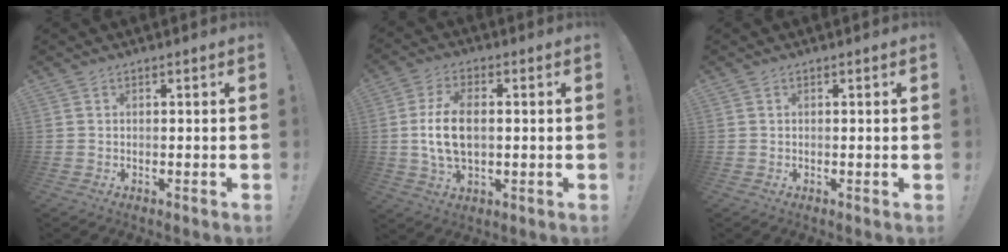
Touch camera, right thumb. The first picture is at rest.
{"total": 11.5, "force": [0.4, 6.9, 9.1], "torque": [-0.168, -0.004, 0.006]}
{"total": 0.5, "force": [0.1, -0.3, 0.5], "torque": [-0.007, -0.001, 0.000]}